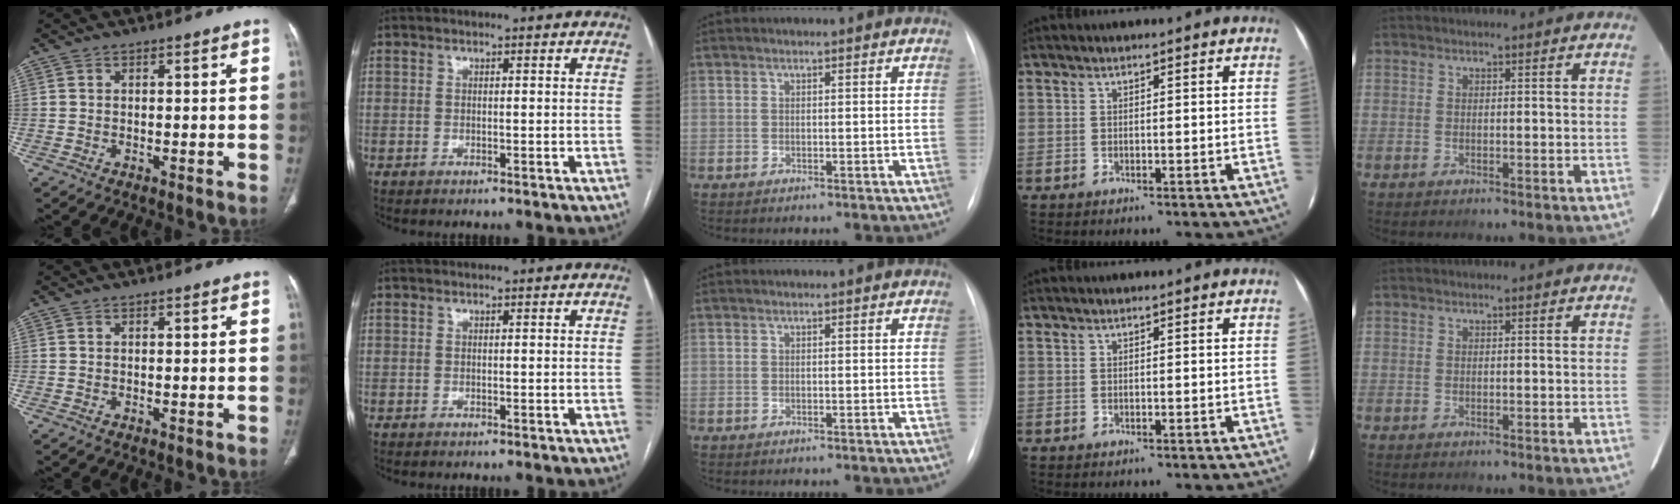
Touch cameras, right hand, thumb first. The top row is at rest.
{}